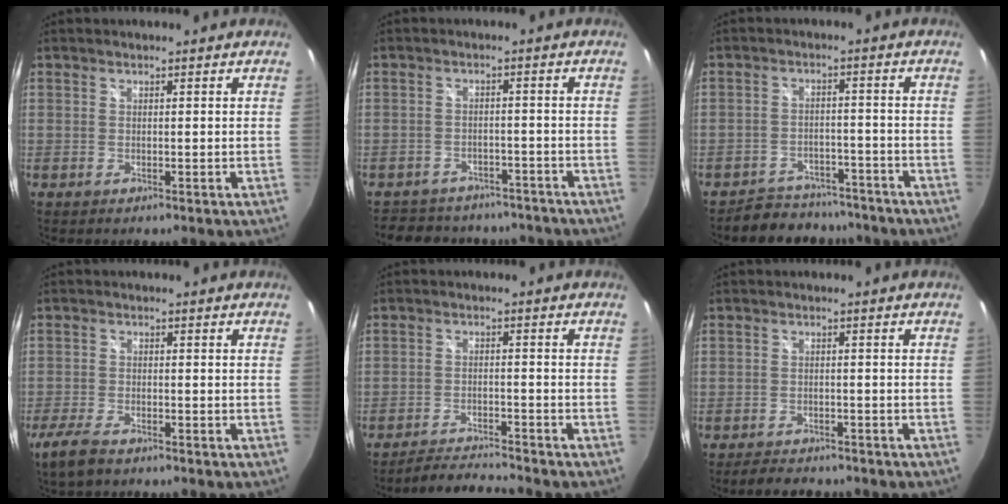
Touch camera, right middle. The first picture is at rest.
{"total": 14.7, "force": [-12.2, 6.8, 4.7], "torque": [-0.105, 0.018, -0.156]}
{"total": 10.4, "force": [-9.3, 4.3, 1.9], "torque": [-0.049, 0.016, -0.122]}
{"total": 5.5, "force": [-4.2, 1.8, 3.2], "torque": [-0.090, -0.012, -0.083]}
{"total": 6.6, "force": [-6.5, -0.4, 1.2], "torque": [-0.047, -0.001, -0.112]}
{"total": 5.2, "force": [-4.5, 2.0, 1.5], "torque": [-0.042, 0.004, -0.066]}